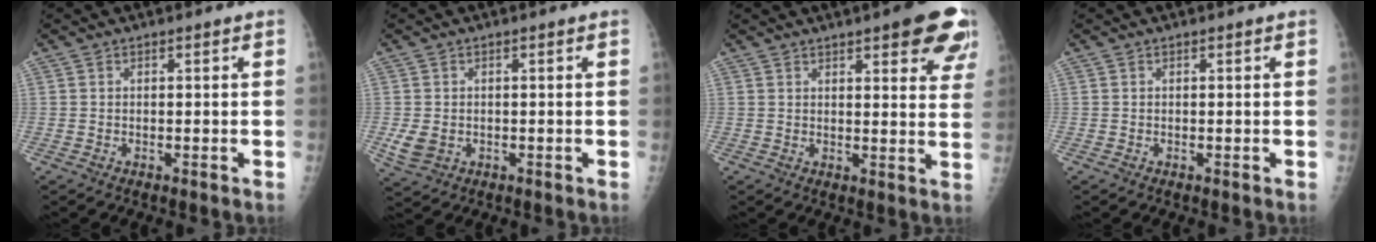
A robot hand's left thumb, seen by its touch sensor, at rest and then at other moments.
{"total": 3.9, "force": [-0.8, 3.0, 2.3], "torque": [-0.042, -0.005, -0.004]}
{"total": 12.7, "force": [7.4, 3.8, 9.6], "torque": [-0.083, -0.028, 0.083]}
{"total": 0.0}